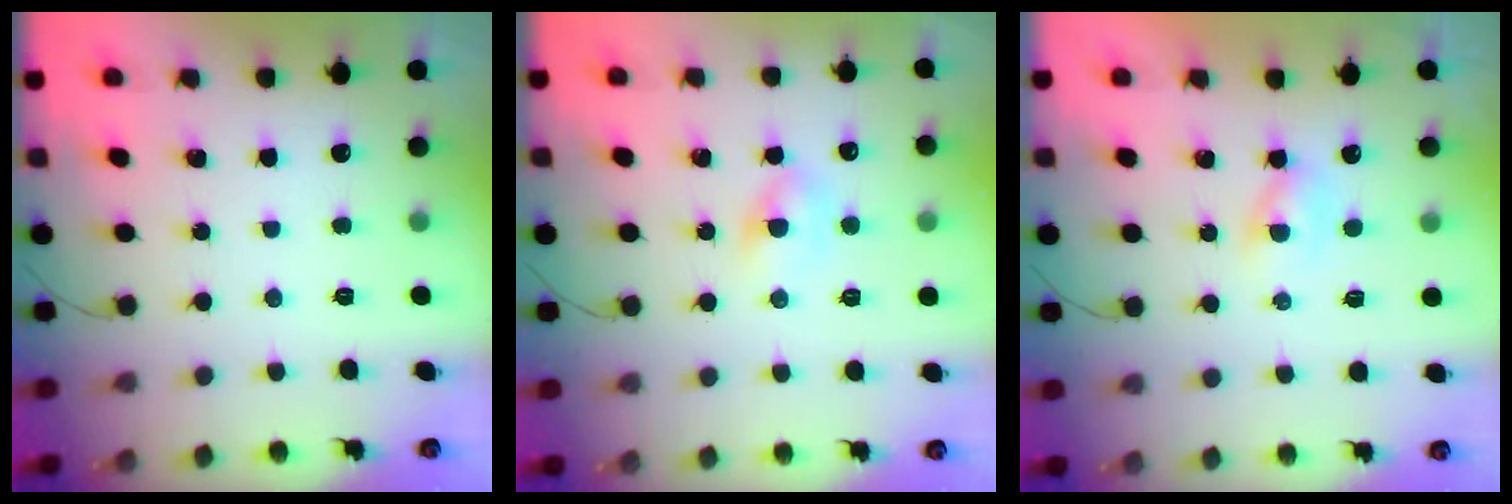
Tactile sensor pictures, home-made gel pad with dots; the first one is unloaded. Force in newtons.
{"total": 3.9, "press": 3.6, "slide": 1.4}
{"total": 1.7, "press": 1.5, "slide": 0.7}